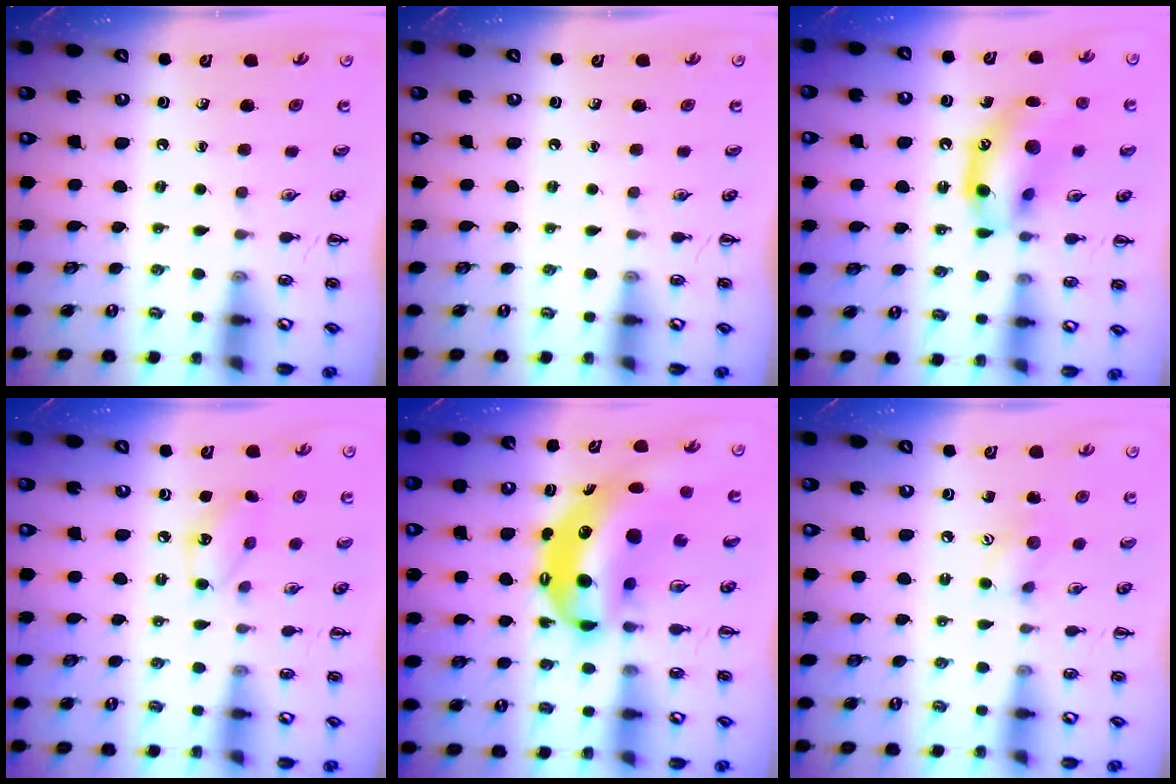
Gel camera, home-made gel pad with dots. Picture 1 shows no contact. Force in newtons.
{"total": 0.0}
{"total": 15.1, "press": 14.7, "slide": 3.3}
{"total": 7.1, "press": 7.1, "slide": 0.7}
{"total": 14.7, "press": 14.3, "slide": 3.6}
{"total": 7.2, "press": 7.2, "slide": 0.8}